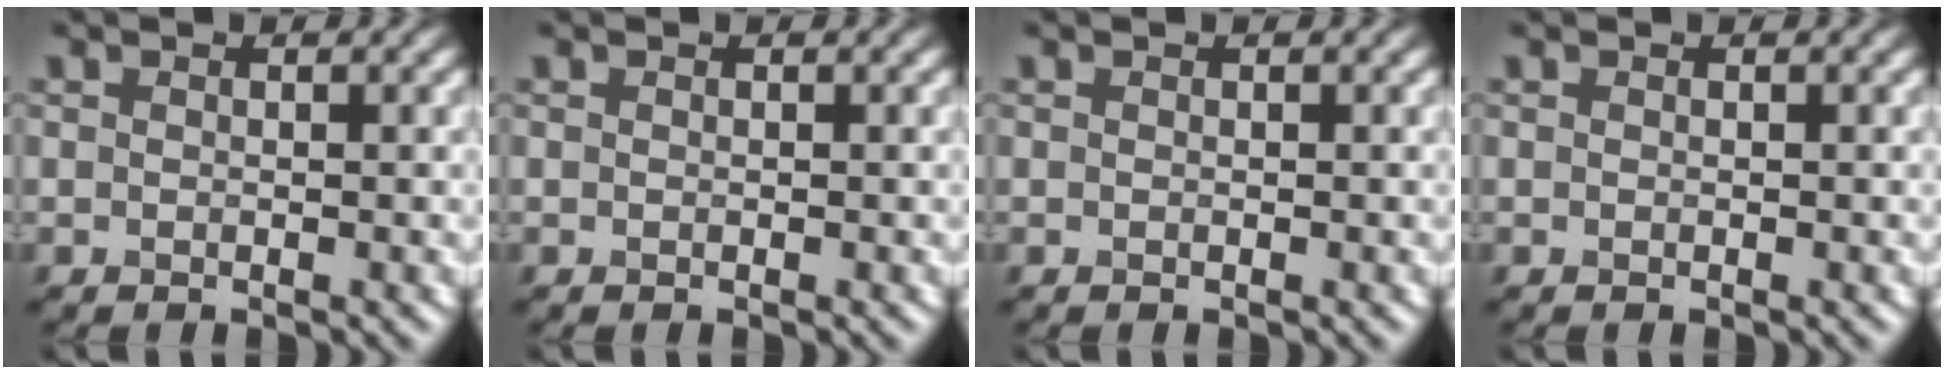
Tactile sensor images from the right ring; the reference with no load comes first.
{"total": 0.0}
{"total": 0.0}
{"total": 0.0}